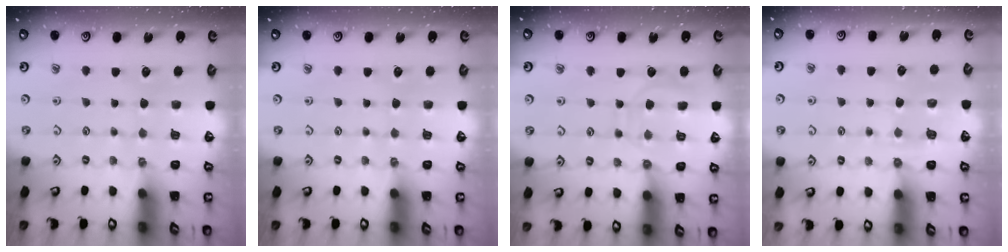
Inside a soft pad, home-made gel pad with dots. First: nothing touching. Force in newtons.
{"total": 0.0}
{"total": 8.5, "press": 8.5, "slide": 0.7}
{"total": 4.7, "press": 4.6, "slide": 1.2}